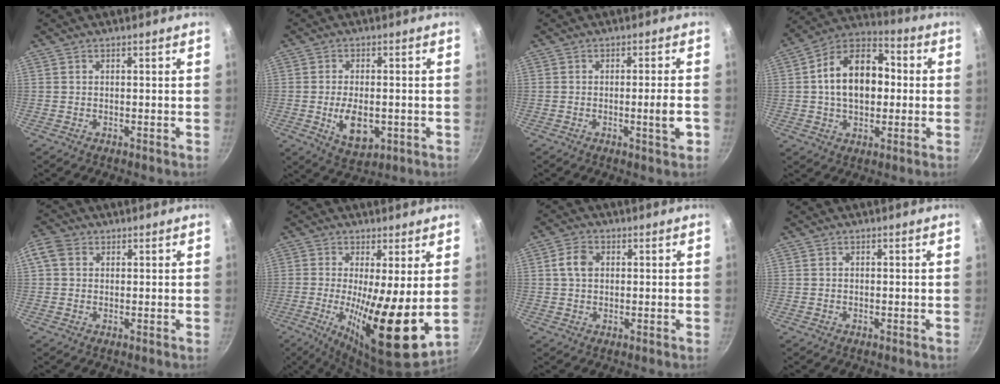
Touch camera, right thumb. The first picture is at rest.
{"total": 8.2, "force": [-1.6, 4.6, 6.6], "torque": [-0.104, -0.003, -0.016]}
{"total": 4.4, "force": [-1.2, 0.2, 4.3], "torque": [-0.060, 0.007, -0.017]}
{"total": 16.6, "force": [0.9, 11.2, 12.2], "torque": [-0.164, 0.032, -0.002]}
{"total": 4.3, "force": [1.2, 3.5, 2.3], "torque": [-0.044, 0.007, 0.011]}
{"total": 15.6, "force": [-0.3, 3.8, 15.1], "torque": [-0.245, -0.033, -0.003]}
{"total": 4.4, "force": [0.8, 3.2, 2.9], "torque": [-0.046, 0.008, 0.010]}
{"total": 0.0}